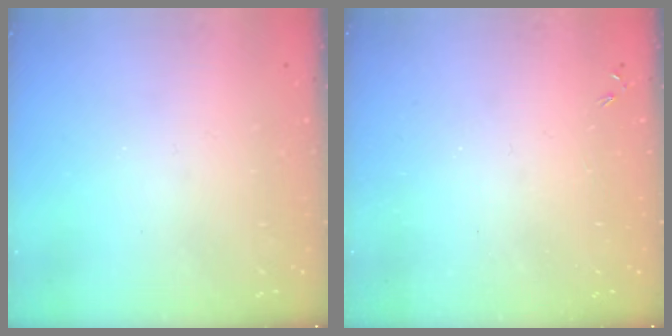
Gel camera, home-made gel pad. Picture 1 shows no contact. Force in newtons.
{"total": 0.0}